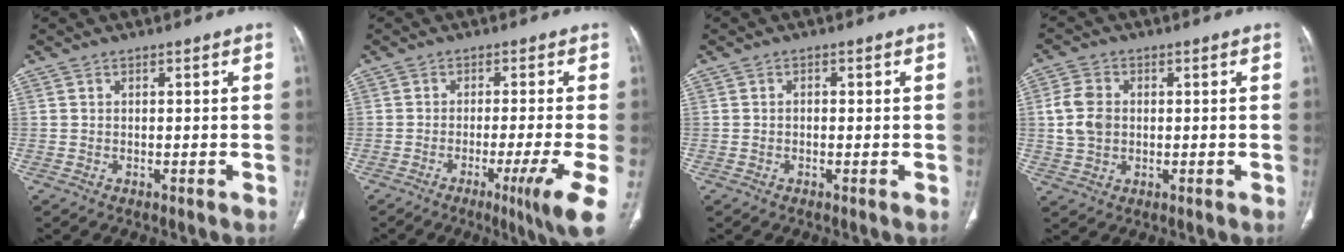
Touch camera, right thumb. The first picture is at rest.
{"total": 8.4, "force": [-3.3, -0.6, 7.7], "torque": [-0.119, -0.015, -0.052]}
{"total": 0.7, "force": [0.0, 0.6, 0.4], "torque": [-0.004, 0.002, -0.003]}
{"total": 6.5, "force": [0.4, 4.9, 4.3], "torque": [-0.081, 0.003, 0.009]}